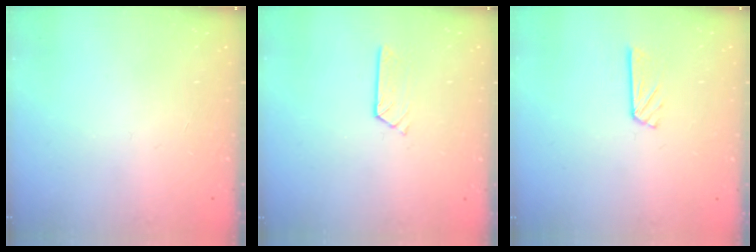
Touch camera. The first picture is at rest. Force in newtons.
{"total": 4.8, "press": 4.7, "slide": 0.6}
{"total": 5.7, "press": 5.7, "slide": 0.2}